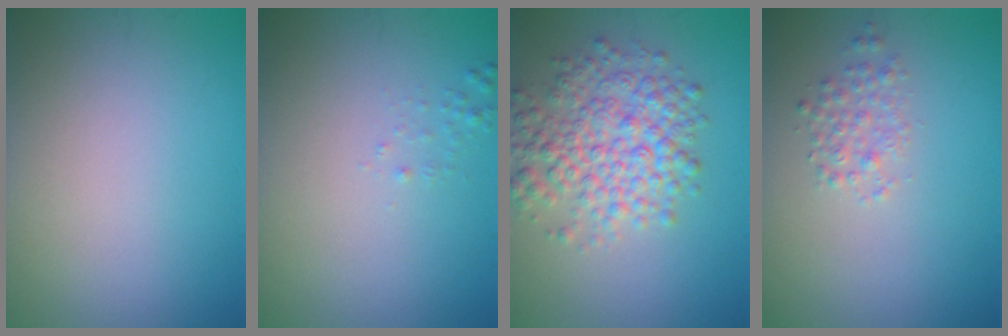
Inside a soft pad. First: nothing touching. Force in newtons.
{"total": 0.6, "press": 0.6, "slide": 0.0}
{"total": 6.0, "press": 6.0, "slide": 0.2}
{"total": 1.6, "press": 1.6, "slide": 0.0}